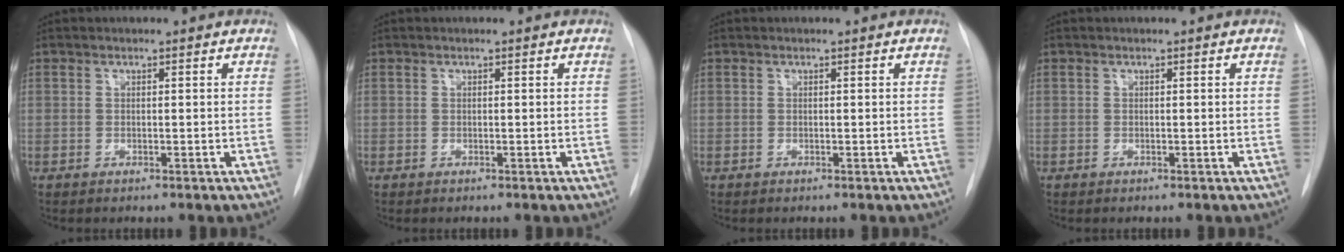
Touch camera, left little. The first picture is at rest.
{"total": 0.0}
{"total": 0.0}
{"total": 0.0}